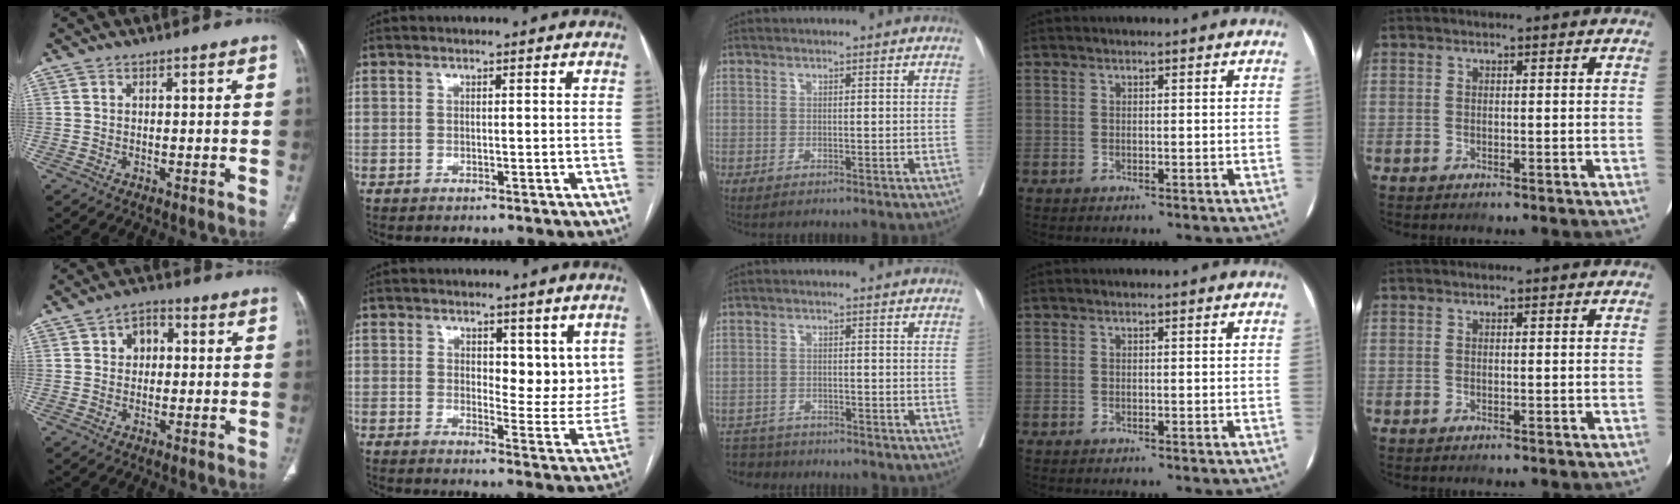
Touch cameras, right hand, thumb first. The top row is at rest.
{"thumb": {"total": 5.1, "force": [1.0, 3.9, 3.1], "torque": [-0.024, 0.008, 0.009]}, "index": {"total": 6.6, "force": [3.3, 3.3, 4.7], "torque": [-0.046, -0.013, 0.049]}, "middle": {"total": 4.9, "force": [-4.6, 1.7, -0.3], "torque": [0.006, -0.008, -0.076]}}